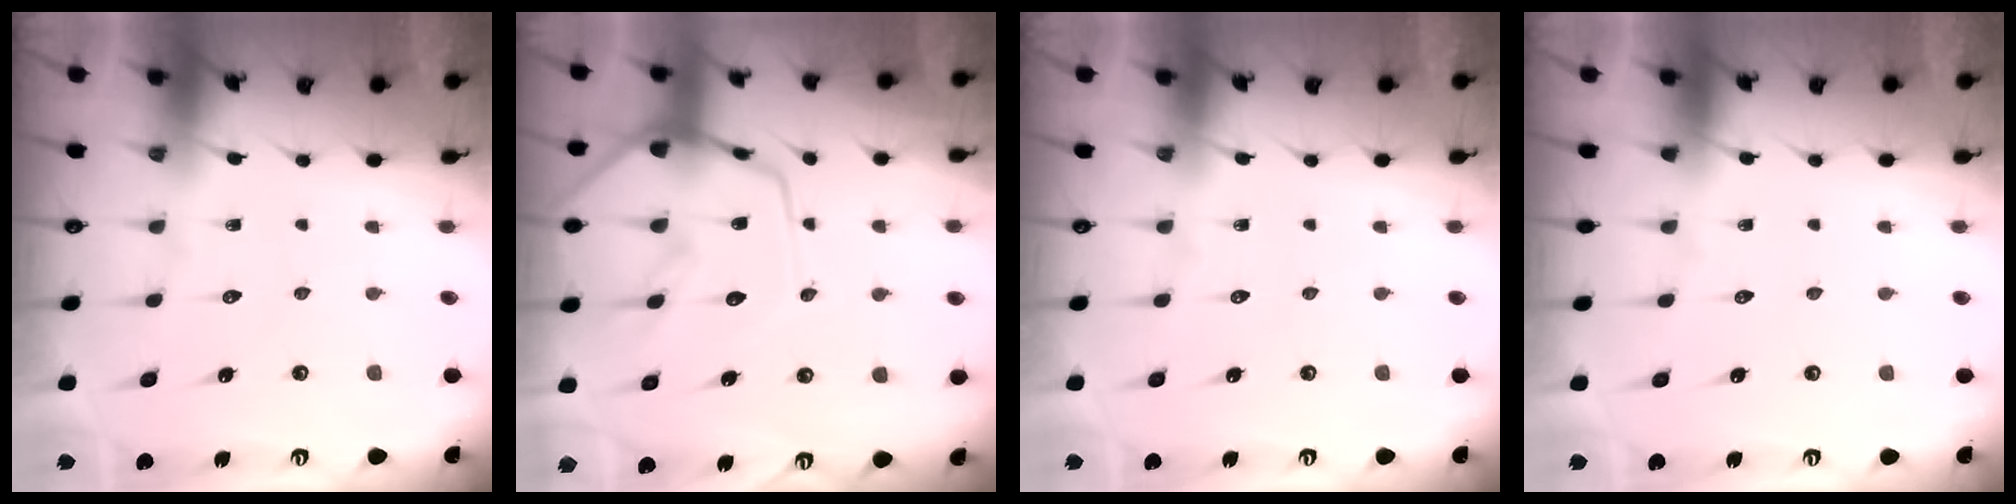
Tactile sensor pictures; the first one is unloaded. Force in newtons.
{"total": 15.0, "press": 15.0, "slide": 1.3}
{"total": 0.0}
{"total": 0.0}